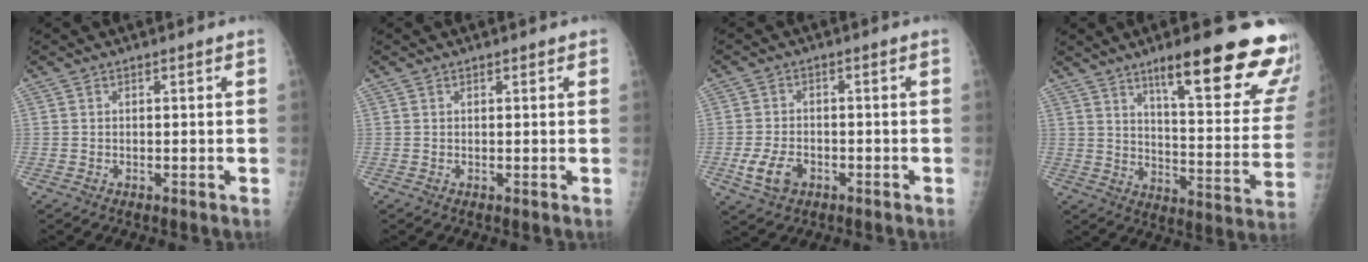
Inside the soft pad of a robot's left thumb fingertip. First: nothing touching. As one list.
[{"total": 0.8, "force": [0.5, 0.3, 0.5], "torque": [-0.006, -0.001, 0.005]}, {"total": 5.6, "force": [-2.2, 3.8, 3.5], "torque": [-0.067, 0.008, -0.036]}, {"total": 25.0, "force": [16.1, 5.0, 18.5], "torque": [-0.204, -0.072, 0.225]}]